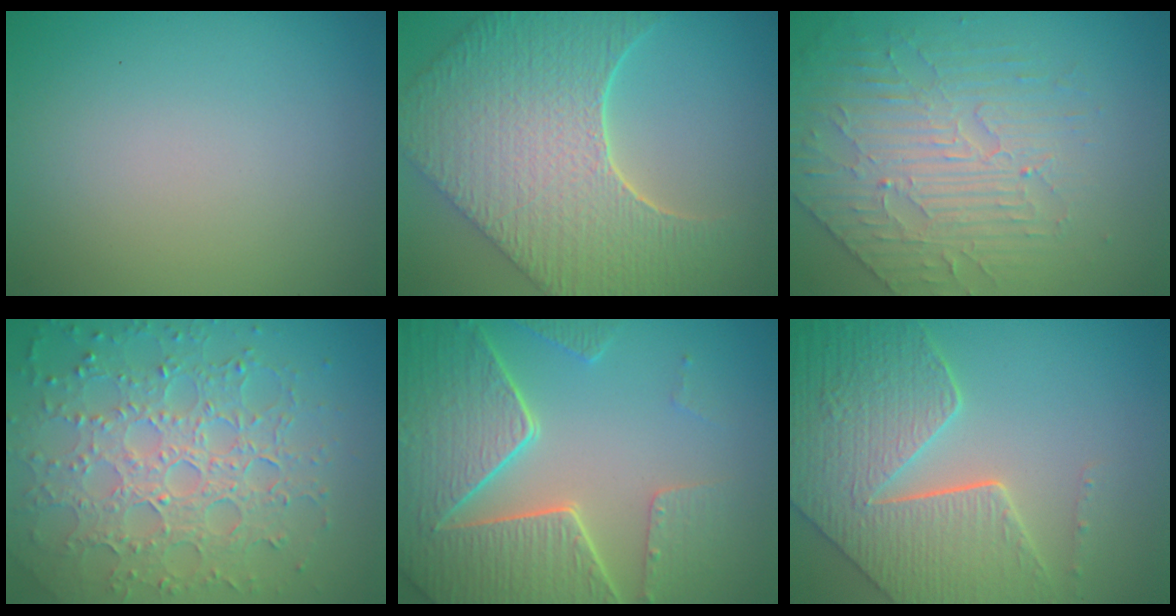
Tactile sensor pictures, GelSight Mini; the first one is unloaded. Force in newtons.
{"total": 9.2, "press": 7.4, "slide": 5.5}
{"total": 3.9, "press": 3.8, "slide": 0.8}
{"total": 8.0, "press": 5.7, "slide": 5.6}
{"total": 8.4, "press": 6.1, "slide": 5.8}
{"total": 8.3, "press": 6.1, "slide": 5.6}